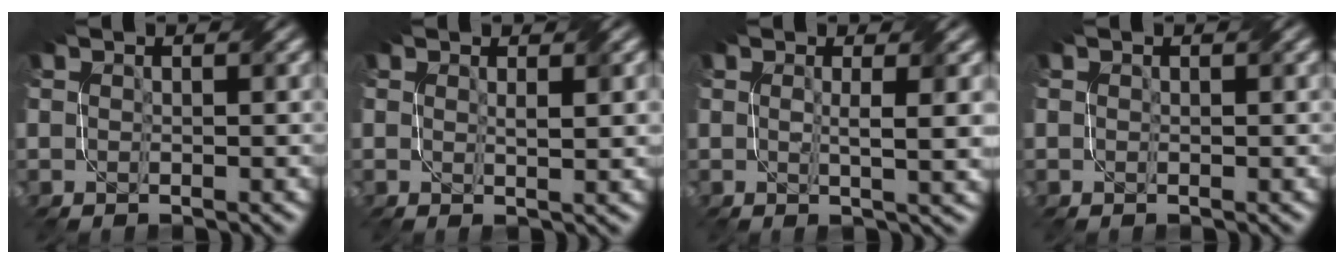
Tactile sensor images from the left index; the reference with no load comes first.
{"total": 1.7, "force": [0.6, 0.2, 1.5], "torque": [-0.020, 0.000, 0.008]}
{"total": 3.0, "force": [0.6, 0.5, 2.9], "torque": [-0.042, -0.003, 0.008]}
{"total": 0.0}